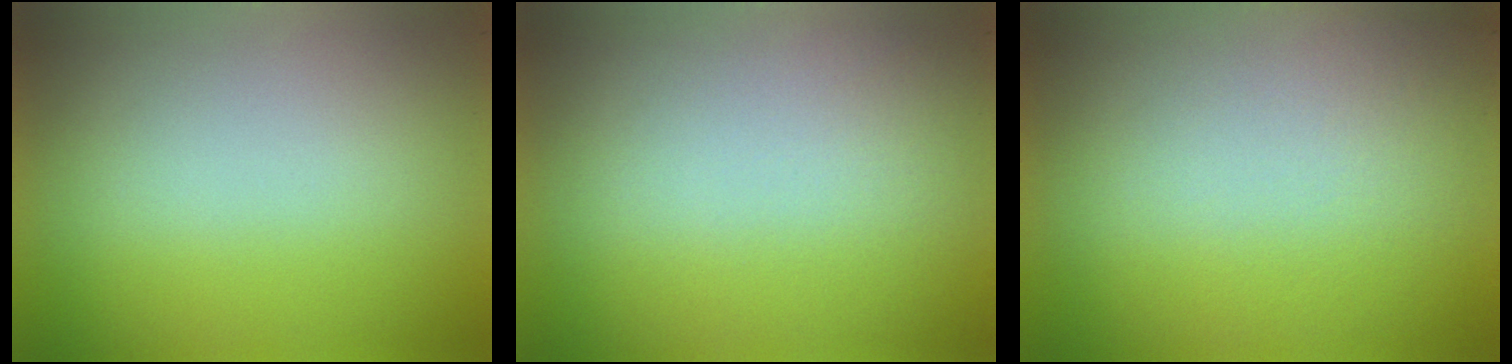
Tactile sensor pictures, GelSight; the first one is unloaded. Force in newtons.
{"total": 1.4}
{"total": 3.0}